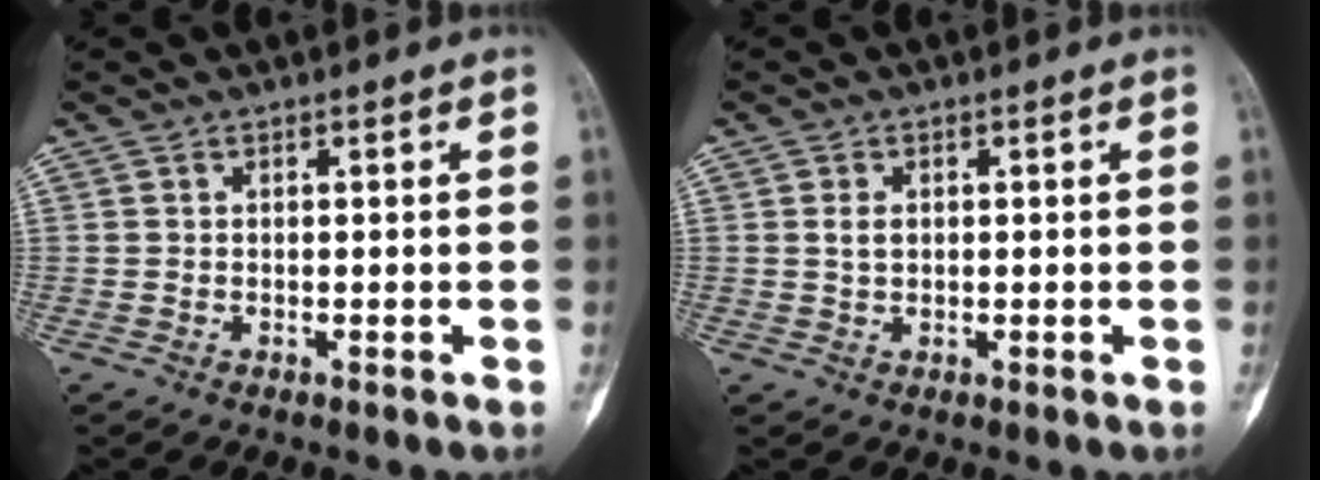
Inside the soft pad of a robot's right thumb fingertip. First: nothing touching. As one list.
[{"total": 1.8, "force": [0.4, 1.2, 1.3], "torque": [-0.023, 0.000, 0.010]}]